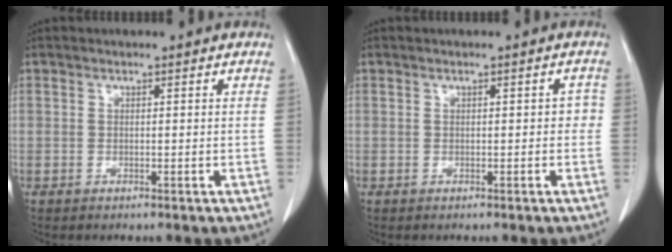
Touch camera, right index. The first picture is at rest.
{"total": 1.4, "force": [0.0, 0.7, 1.2], "torque": [-0.002, 0.006, -0.002]}